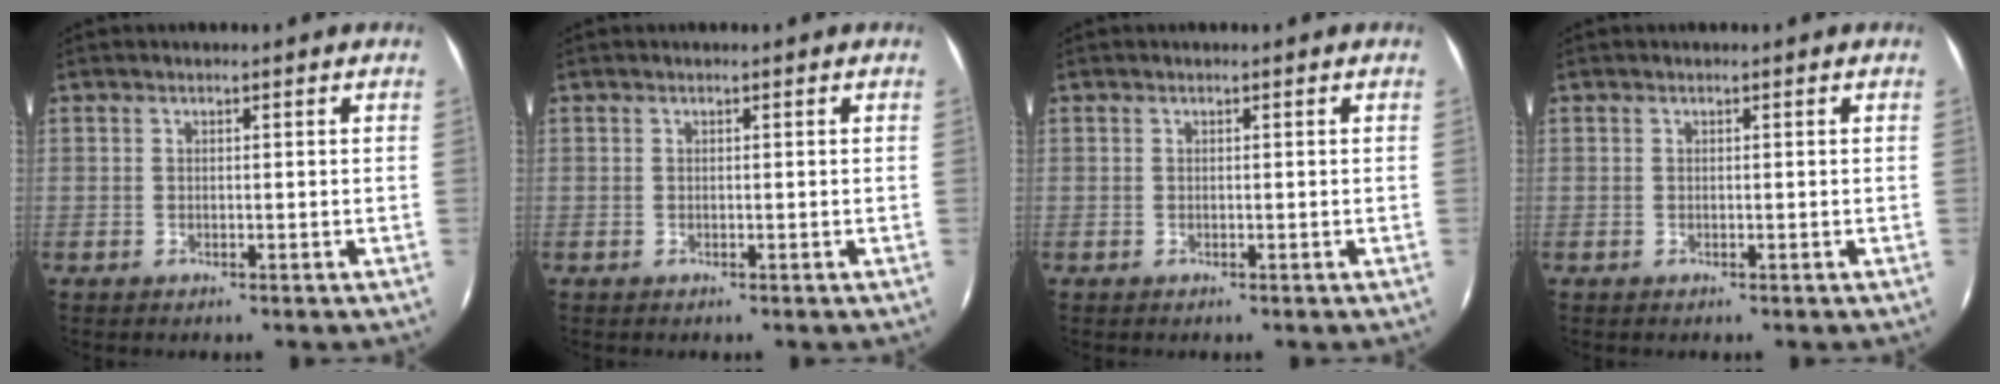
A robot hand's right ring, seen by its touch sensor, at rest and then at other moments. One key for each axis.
{"total": 0.0}
{"total": 0.0}
{"total": 0.0}